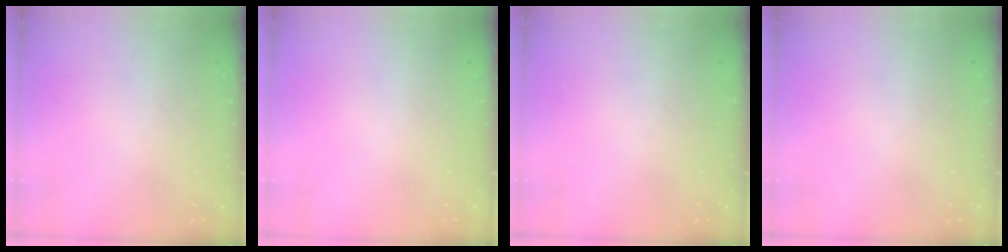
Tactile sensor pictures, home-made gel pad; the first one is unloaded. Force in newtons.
{"total": 0.0}
{"total": 0.0}
{"total": 0.0}